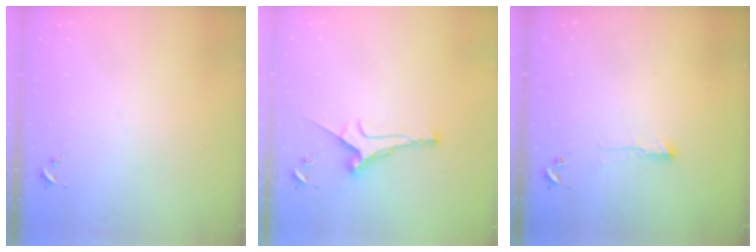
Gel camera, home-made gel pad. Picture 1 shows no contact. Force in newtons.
{"total": 8.7, "press": 8.7, "slide": 0.4}
{"total": 3.9, "press": 3.9, "slide": 0.5}